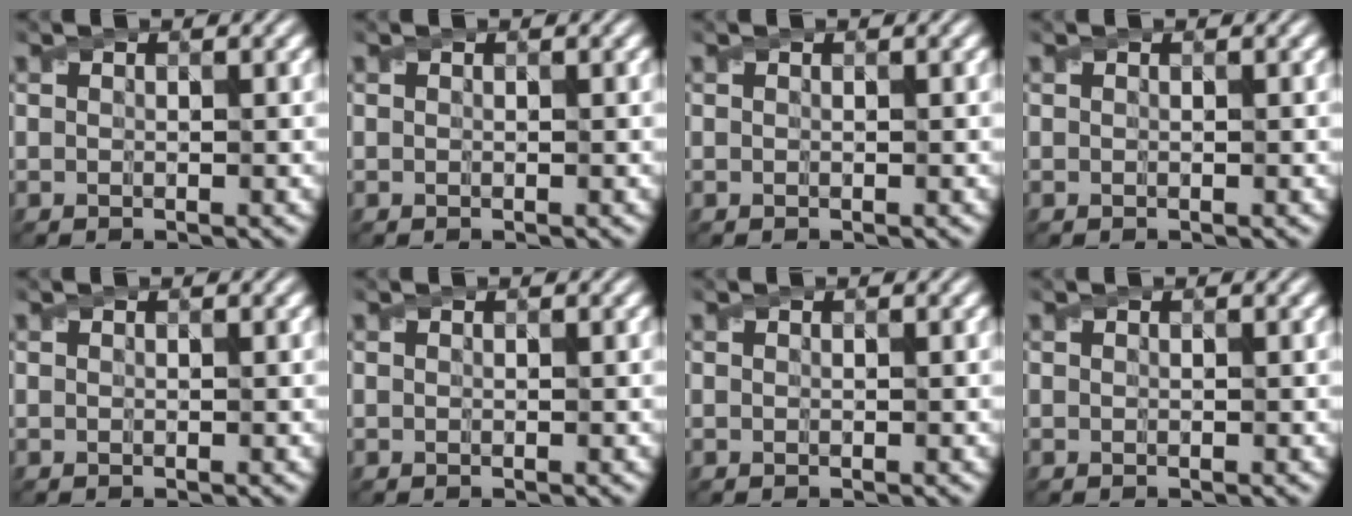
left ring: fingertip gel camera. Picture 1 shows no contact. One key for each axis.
{"total": 0.0}
{"total": 0.0}
{"total": 0.0}
{"total": 0.0}
{"total": 0.0}
{"total": 0.0}
{"total": 0.0}